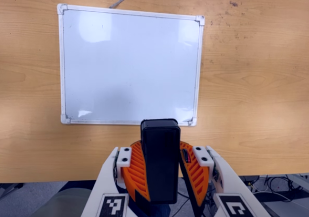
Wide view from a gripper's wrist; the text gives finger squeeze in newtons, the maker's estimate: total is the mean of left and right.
{"total": 10.4, "left": 10.3, "right": 10.6}